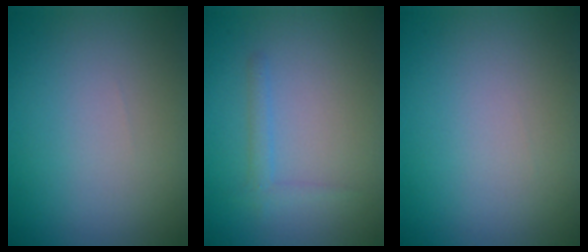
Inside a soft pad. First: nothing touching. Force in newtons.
{"total": 1.1, "press": 1.1, "slide": 0.1}
{"total": 0.0}